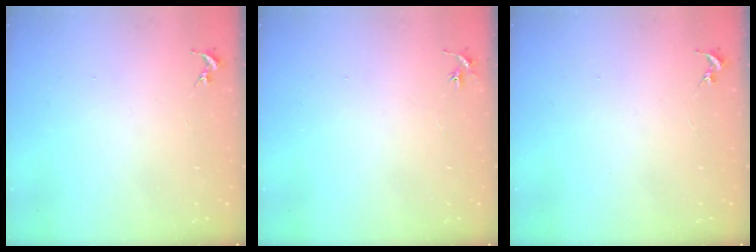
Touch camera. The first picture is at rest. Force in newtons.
{"total": 2.9, "press": 2.9, "slide": 0.3}
{"total": 0.0}